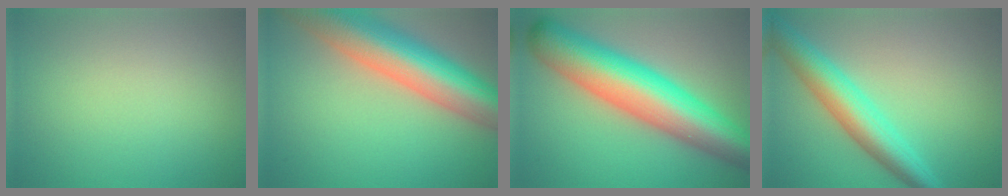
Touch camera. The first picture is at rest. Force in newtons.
{"total": 12.6, "press": 12.6, "slide": 0.5}
{"total": 11.9, "press": 11.9, "slide": 0.2}
{"total": 5.8, "press": 5.8, "slide": 0.1}